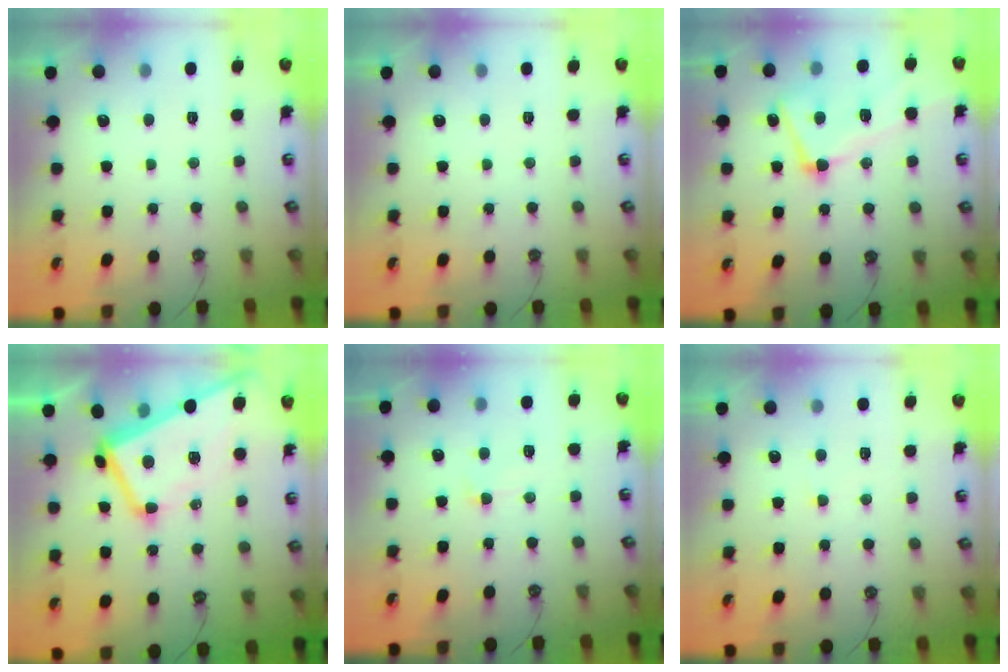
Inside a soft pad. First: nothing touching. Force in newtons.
{"total": 0.0}
{"total": 6.2, "press": 6.1, "slide": 1.1}
{"total": 6.4, "press": 6.2, "slide": 1.4}
{"total": 1.3, "press": 0.8, "slide": 1.0}
{"total": 5.4, "press": 5.3, "slide": 0.7}